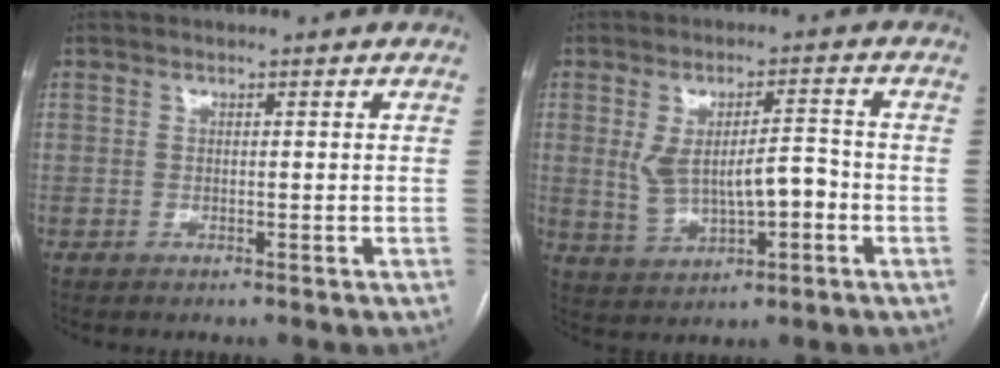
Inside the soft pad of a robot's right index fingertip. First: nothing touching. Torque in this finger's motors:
{"motor_torque": [0.33, -0.09, 0.46, 0.11]}